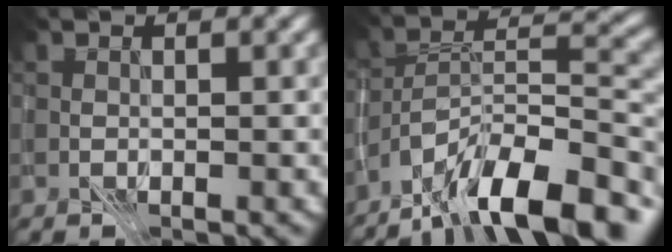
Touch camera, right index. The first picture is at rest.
{"total": 13.0, "force": [-9.3, 4.4, 7.9], "torque": [-0.131, 0.020, -0.165]}